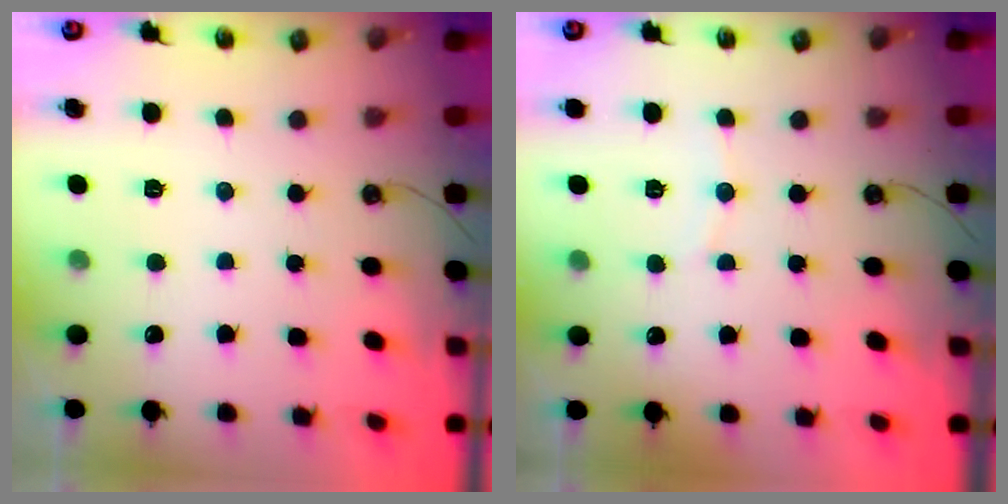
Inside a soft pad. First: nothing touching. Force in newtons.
{"total": 4.4, "press": 4.2, "slide": 1.5}